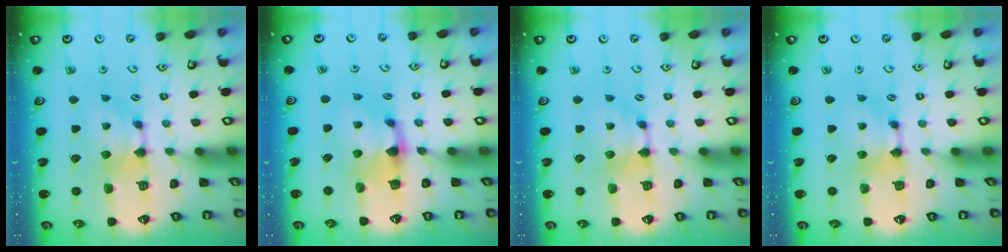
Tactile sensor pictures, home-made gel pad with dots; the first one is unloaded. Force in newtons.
{"total": 1.6, "press": 0.6, "slide": 1.5}
{"total": 0.0}
{"total": 0.0}